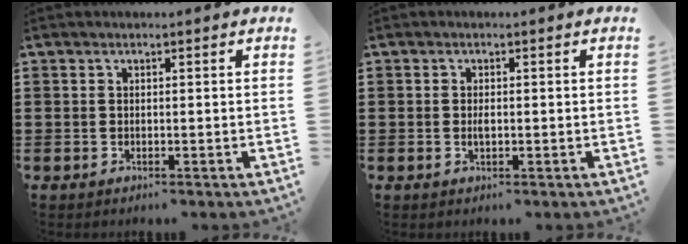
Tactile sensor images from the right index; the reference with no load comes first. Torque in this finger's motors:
{"motor_torque": [2.14, 0.00, 0.17, 0.06]}